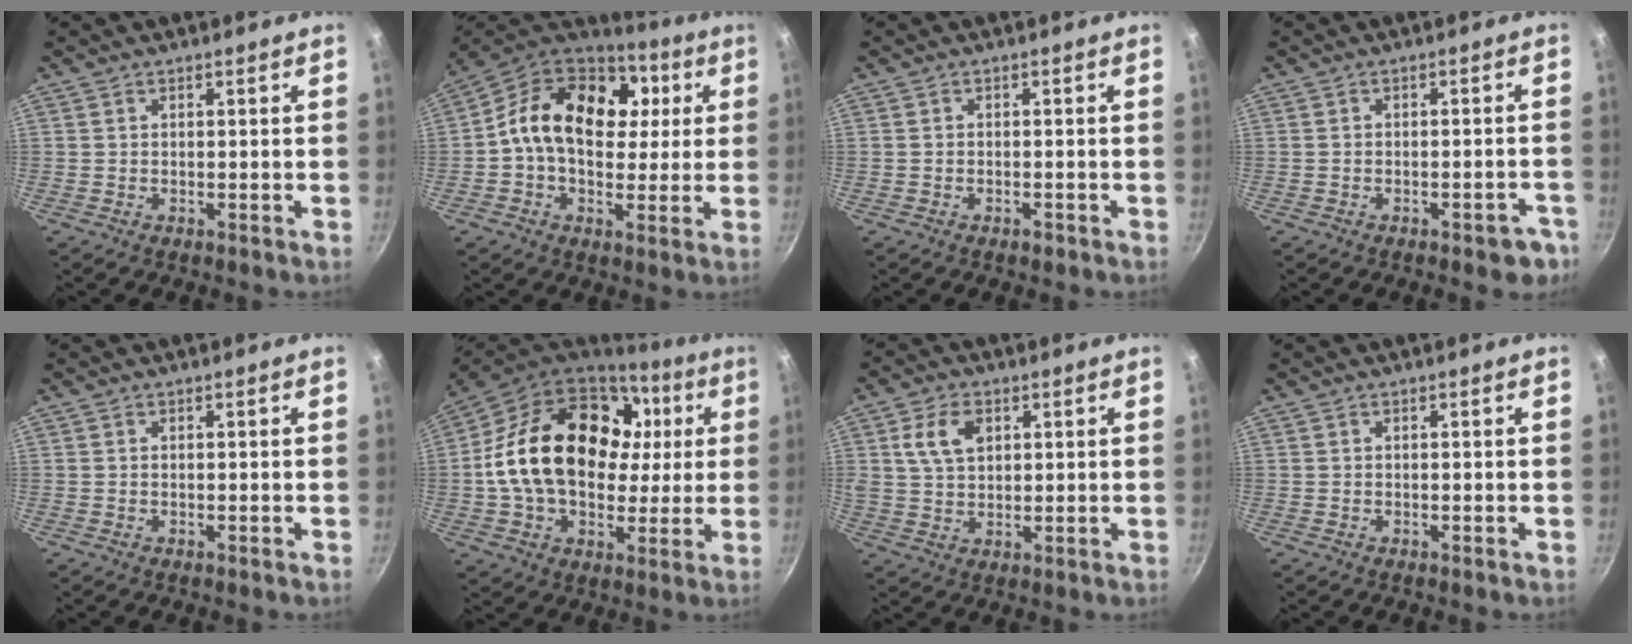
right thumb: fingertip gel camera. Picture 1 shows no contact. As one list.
[{"total": 20.5, "force": [3.7, 14.4, 14.1], "torque": [-0.202, 0.017, 0.041]}, {"total": 1.3, "force": [-0.9, 0.6, 0.7], "torque": [-0.016, 0.008, -0.014]}, {"total": 5.3, "force": [-3.0, 2.5, 3.6], "torque": [-0.018, 0.033, -0.022]}, {"total": 0.0}, {"total": 28.2, "force": [4.3, 19.4, 20.0], "torque": [-0.326, 0.030, 0.073]}, {"total": 7.4, "force": [2.6, 4.9, 5.0], "torque": [-0.081, -0.002, 0.046]}, {"total": 0.0}]